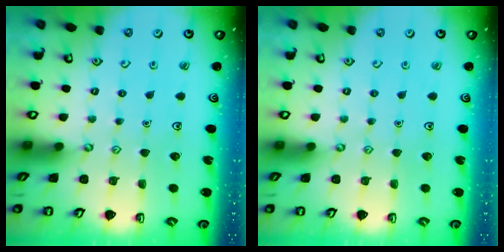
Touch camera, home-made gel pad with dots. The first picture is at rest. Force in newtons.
{"total": 0.0}